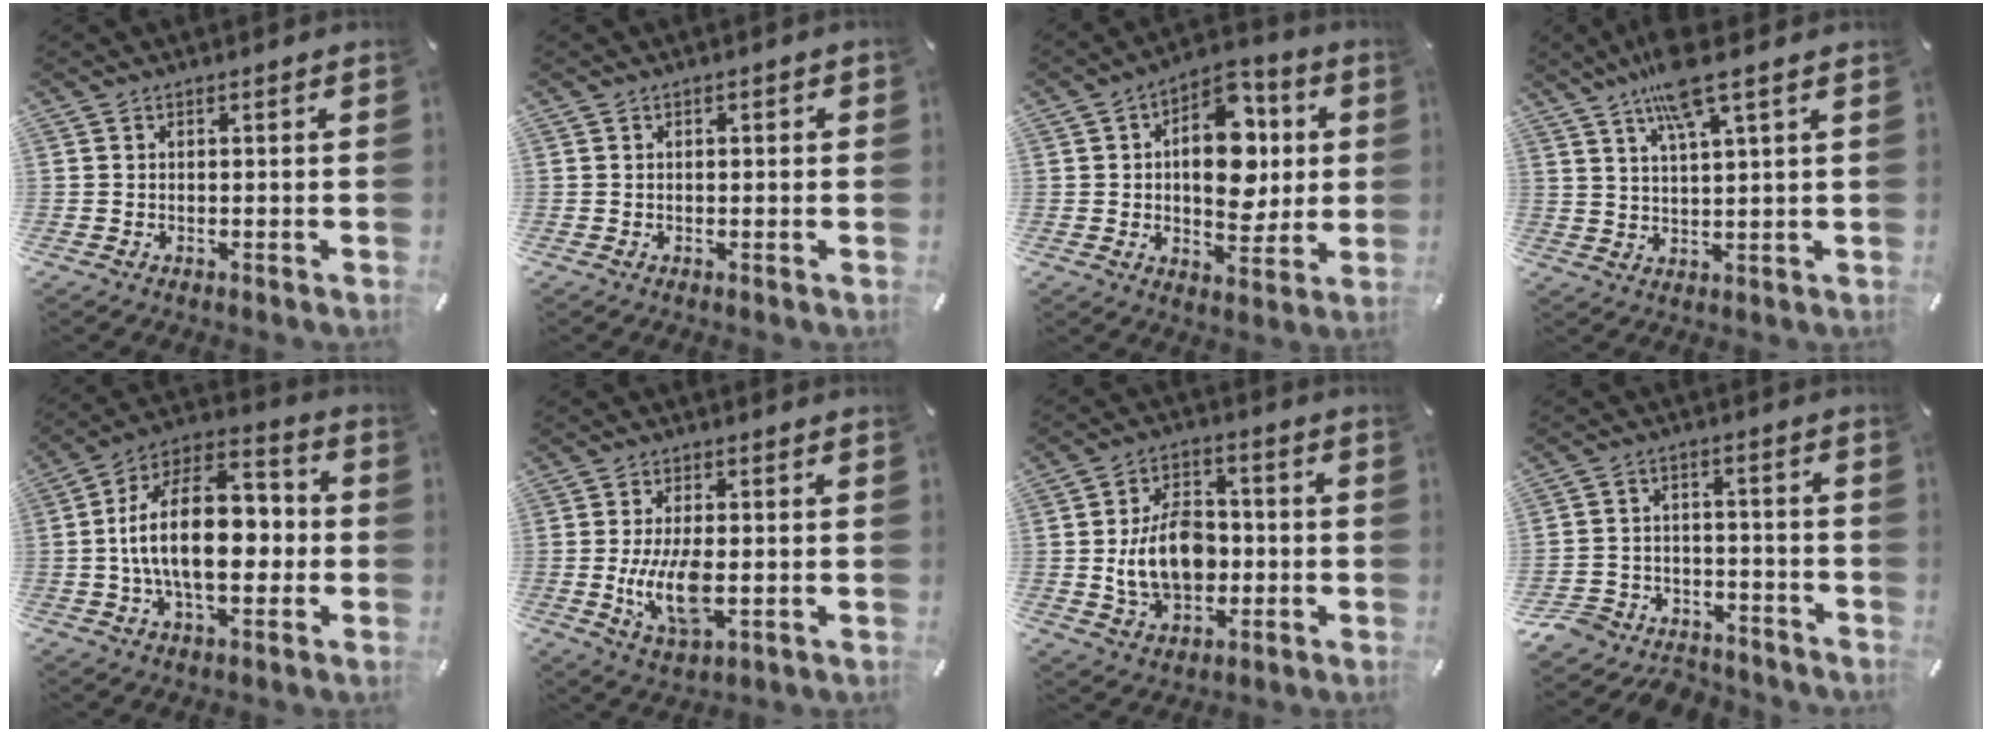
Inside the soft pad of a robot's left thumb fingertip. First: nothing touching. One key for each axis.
{"total": 0.8, "fx": -0.1, "fy": 0.5, "fz": 0.6, "tx": -0.011, "ty": 0.004, "tz": -0.003}
{"total": 16.0, "fx": 2.7, "fy": 10.4, "fz": 11.9, "tx": -0.158, "ty": -0.013, "tz": 0.046}
{"total": 9.2, "fx": 6.1, "fy": 1.2, "fz": 6.7, "tx": -0.138, "ty": -0.010, "tz": 0.105}
{"total": 20.0, "fx": -1.5, "fy": 11.8, "fz": 16.0, "tx": -0.293, "ty": 0.008, "tz": -0.032}
{"total": 10.5, "fx": -1.2, "fy": 4.7, "fz": 9.3, "tx": -0.200, "ty": -0.015, "tz": -0.018}
{"total": 13.7, "fx": -1.2, "fy": 10.2, "fz": 9.2, "tx": -0.161, "ty": 0.010, "tz": -0.019}
{"total": 8.3, "fx": -6.5, "fy": 4.6, "fz": 2.2, "tx": -0.044, "ty": 0.034, "tz": -0.125}